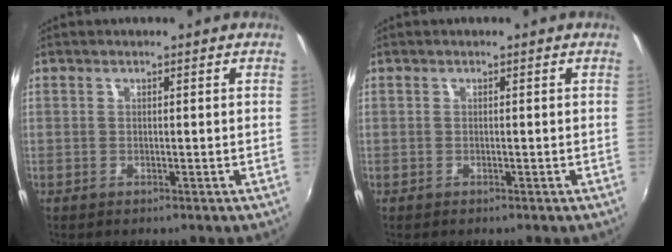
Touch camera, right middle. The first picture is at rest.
{"total": 0.0}